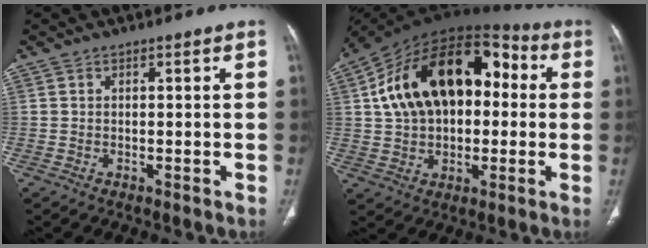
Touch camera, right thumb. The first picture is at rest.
{"total": 24.0, "force": [3.5, 15.0, 18.4], "torque": [-0.285, 0.039, 0.050]}